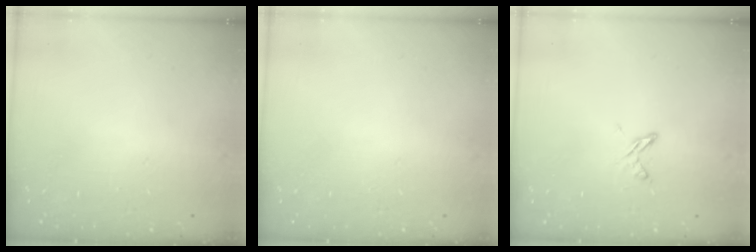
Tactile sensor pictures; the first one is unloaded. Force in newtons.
{"total": 0.0}
{"total": 4.0, "press": 3.9, "slide": 0.6}